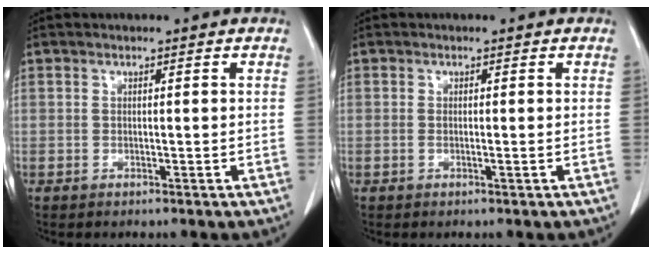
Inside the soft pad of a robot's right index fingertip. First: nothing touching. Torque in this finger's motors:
{"motor_torque": [0.04, 0.04, -0.09, -0.01]}